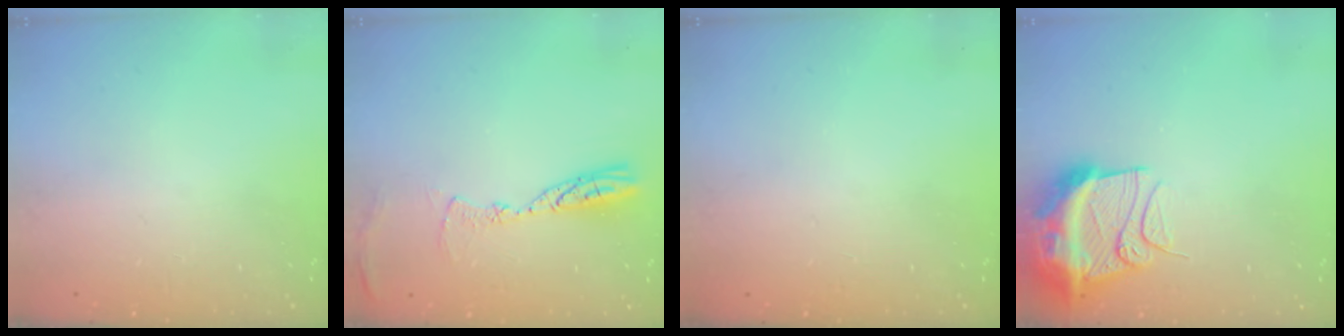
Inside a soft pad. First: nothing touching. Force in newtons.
{"total": 9.3, "press": 9.3, "slide": 0.9}
{"total": 0.0}
{"total": 15.8, "press": 15.7, "slide": 1.6}